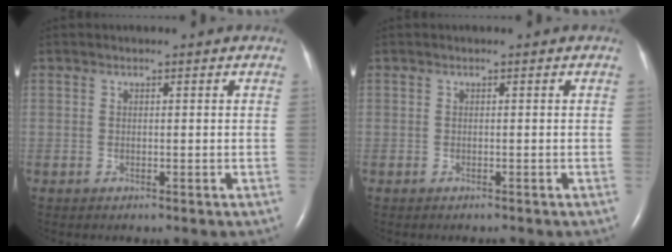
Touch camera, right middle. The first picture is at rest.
{"total": 0.0}